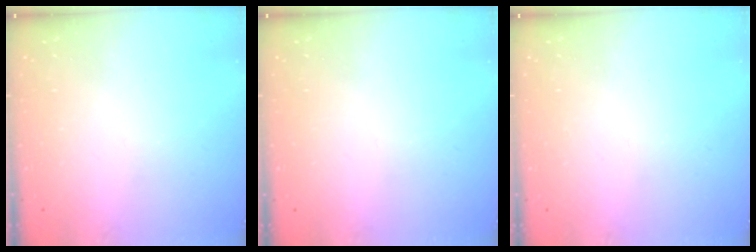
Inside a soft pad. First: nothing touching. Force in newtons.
{"total": 0.0}
{"total": 0.0}